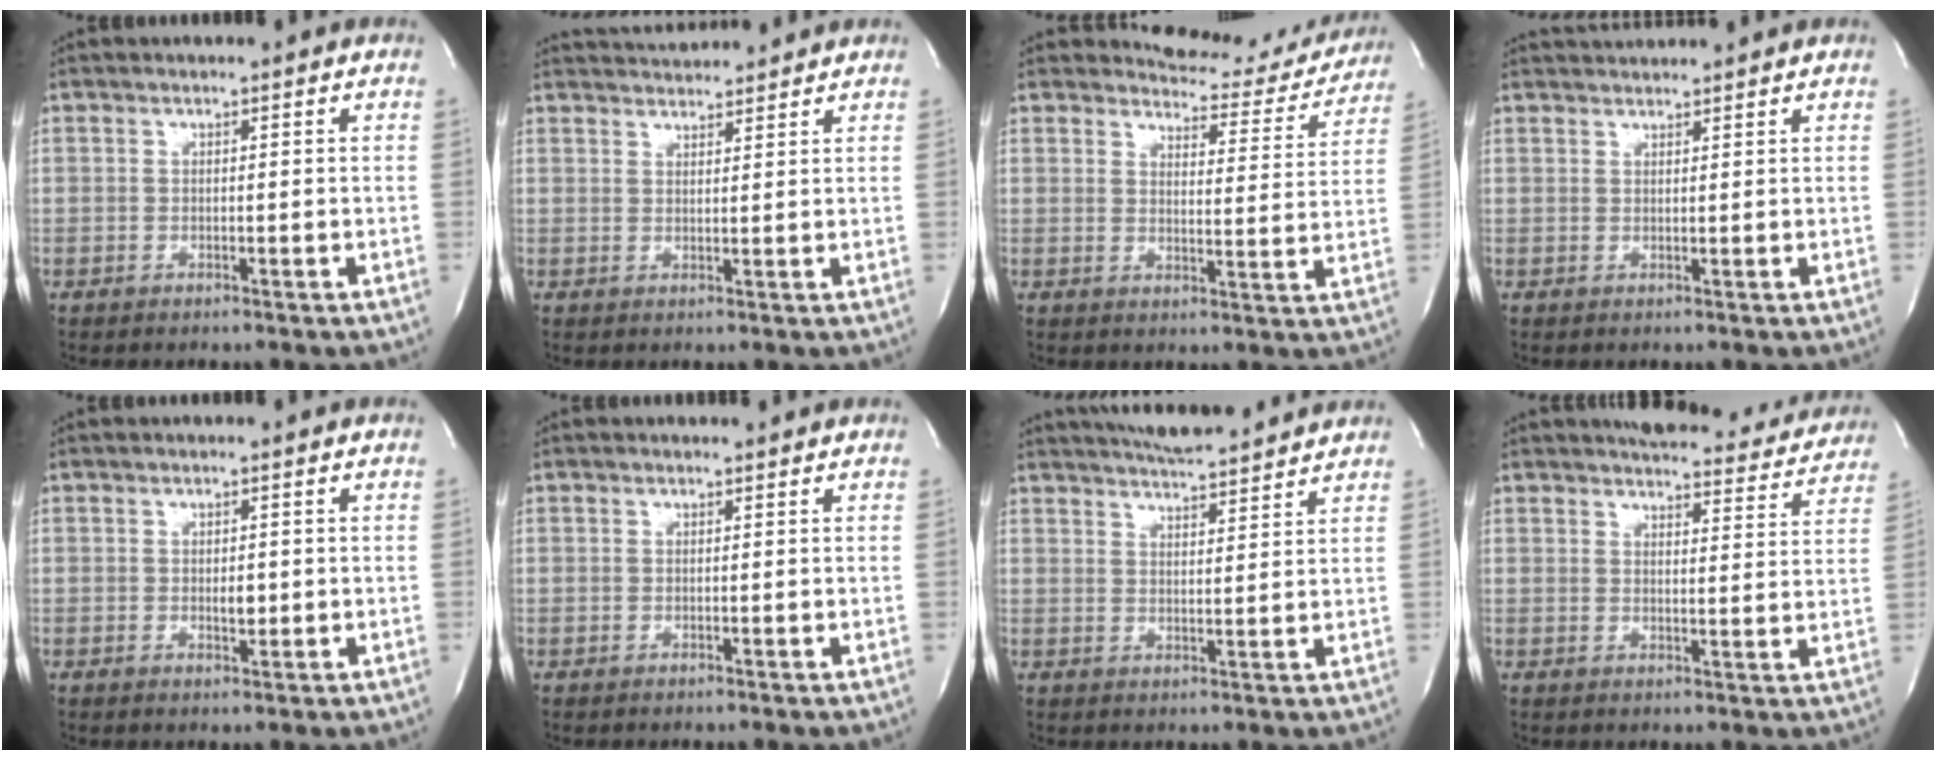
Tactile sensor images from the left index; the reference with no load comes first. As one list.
[{"total": 5.8, "force": [5.7, 0.4, 1.0], "torque": [-0.023, 0.023, 0.085]}, {"total": 10.4, "force": [10.1, 2.6, 0.1], "torque": [0.012, -0.032, 0.106]}, {"total": 3.1, "force": [3.1, -0.1, 0.2], "torque": [-0.008, 0.021, 0.054]}, {"total": 1.4, "force": [0.0, 0.7, 1.2], "torque": [-0.019, -0.003, 0.002]}, {"total": 0.5, "force": [0.5, 0.1, 0.0], "torque": [-0.009, 0.000, 0.006]}, {"total": 10.8, "force": [10.0, 1.0, 4.0], "torque": [-0.072, 0.009, 0.141]}, {"total": 16.6, "force": [15.5, 3.8, 4.6], "torque": [-0.043, -0.022, 0.174]}]